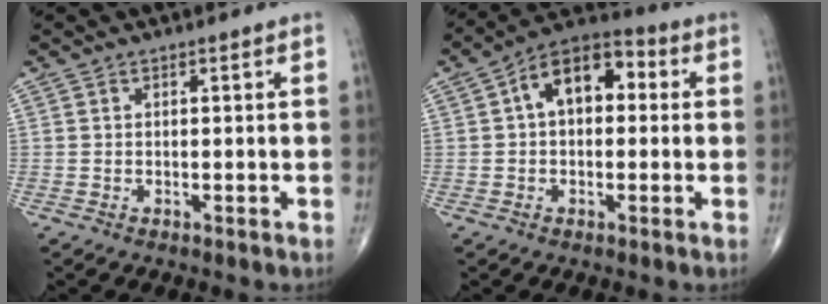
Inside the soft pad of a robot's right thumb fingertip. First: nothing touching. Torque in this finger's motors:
{"motor_torque": [-0.08, 0.45, 0.52, 0.45, 0.08]}